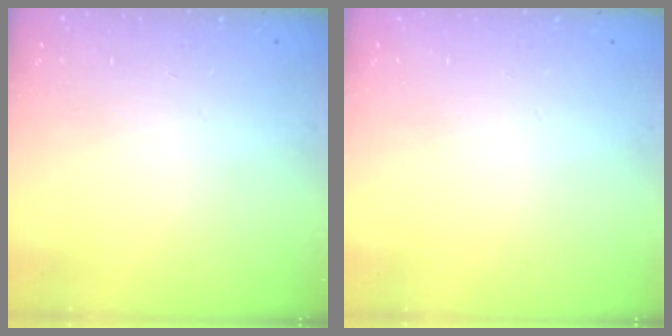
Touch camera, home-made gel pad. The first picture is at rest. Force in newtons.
{"total": 0.0}